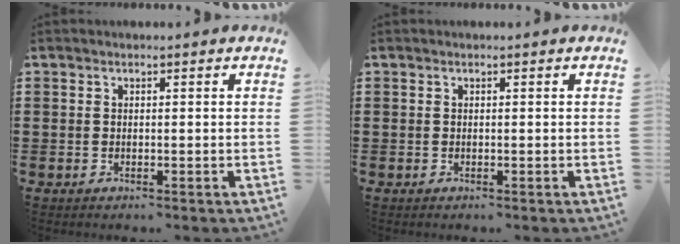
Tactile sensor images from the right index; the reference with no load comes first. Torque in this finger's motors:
{"motor_torque": [1.35, 0.79, 0.00, 0.00]}